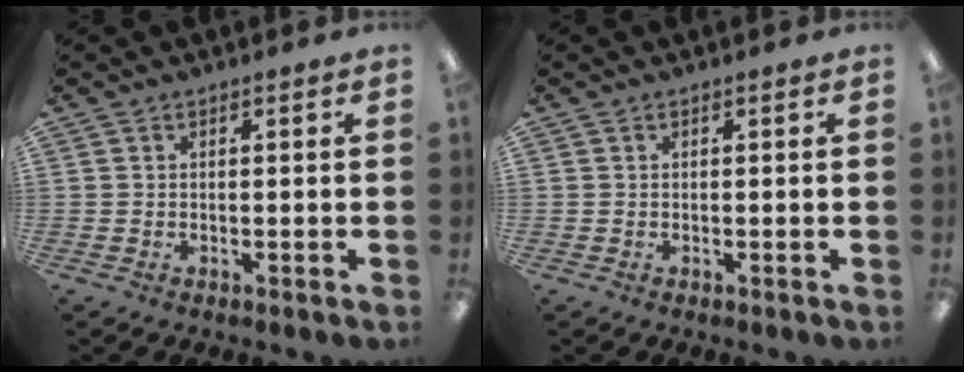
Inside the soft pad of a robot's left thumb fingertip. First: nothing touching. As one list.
[{"total": 0.0}]